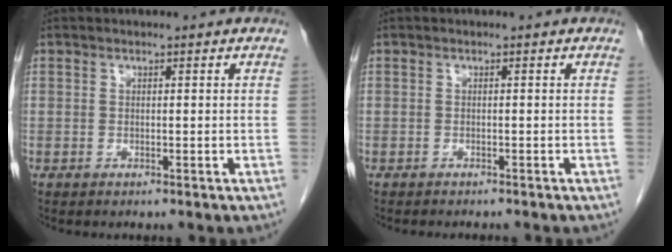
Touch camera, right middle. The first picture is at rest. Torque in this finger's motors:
{"motor_torque": [0.04, -0.02, 0.00, 0.00]}